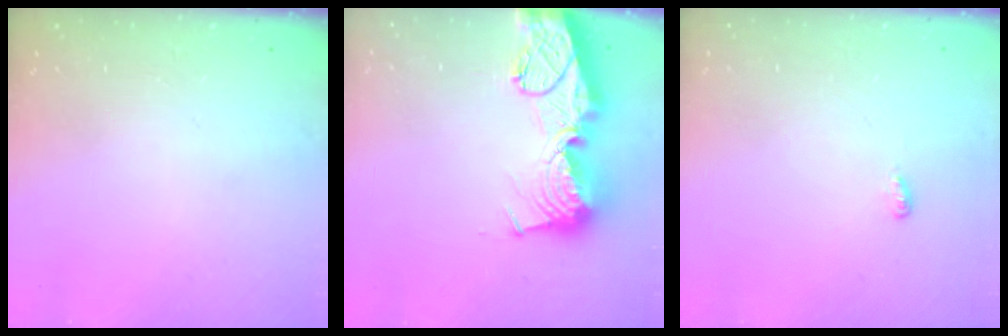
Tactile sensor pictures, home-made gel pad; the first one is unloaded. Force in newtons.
{"total": 19.6, "press": 19.5, "slide": 1.9}
{"total": 3.2, "press": 3.1, "slide": 0.4}